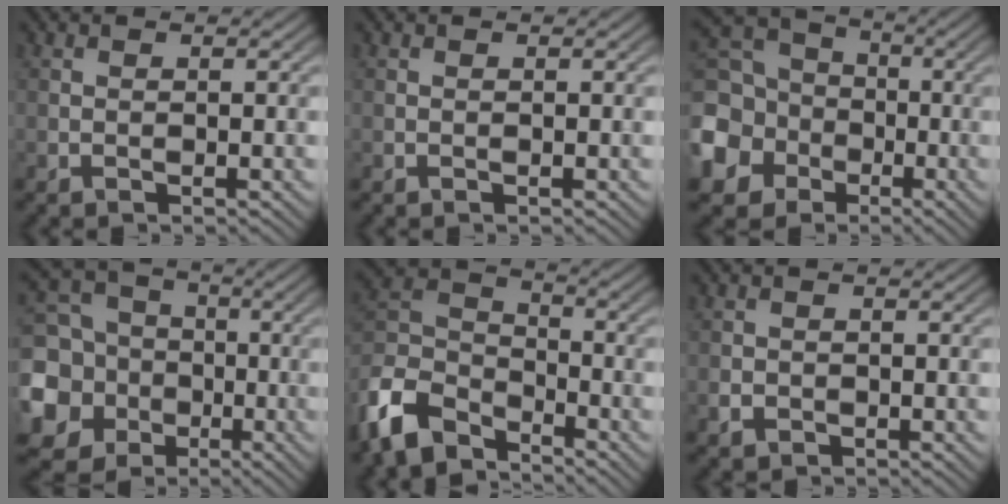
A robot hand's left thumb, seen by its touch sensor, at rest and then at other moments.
{"total": 0.0}
{"total": 13.0, "force": [-3.0, 11.4, 5.4], "torque": [-0.193, -0.028, -0.080]}
{"total": 15.0, "force": [-2.4, 13.7, 5.6], "torque": [-0.216, -0.021, -0.064]}
{"total": 10.7, "force": [-7.4, 5.4, 5.6], "torque": [-0.138, -0.009, -0.168]}
{"total": 1.2, "force": [-0.5, 1.0, 0.4], "torque": [-0.007, -0.004, -0.012]}